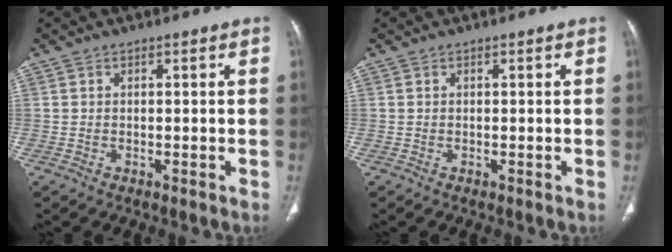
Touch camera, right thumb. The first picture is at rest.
{"total": 0.0}